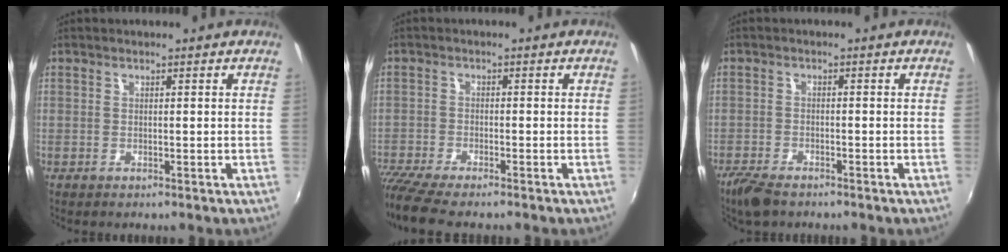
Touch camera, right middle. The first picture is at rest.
{"total": 7.6, "force": [-6.6, 0.8, 3.7], "torque": [-0.096, -0.036, -0.119]}
{"total": 5.4, "force": [-4.4, 1.7, 2.7], "torque": [-0.076, -0.017, -0.084]}